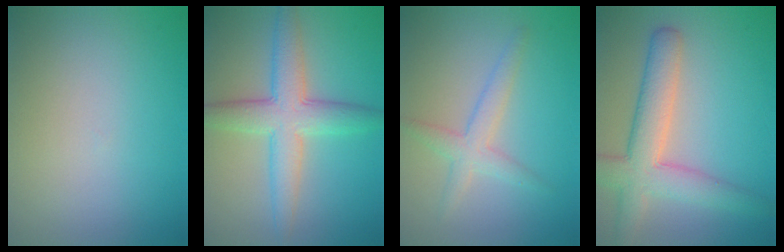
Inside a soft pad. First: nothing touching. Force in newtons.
{"total": 5.7, "press": 5.7, "slide": 0.3}
{"total": 2.6, "press": 2.6, "slide": 0.2}
{"total": 6.2, "press": 6.2, "slide": 0.3}